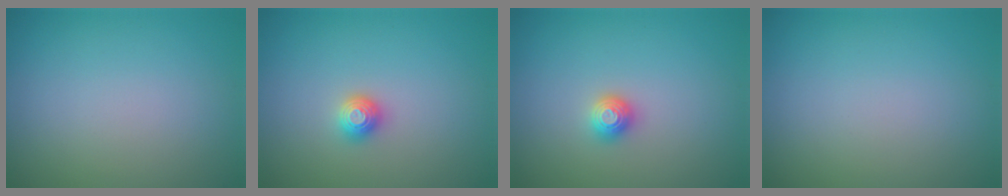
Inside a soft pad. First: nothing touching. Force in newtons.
{"total": 1.3, "press": 1.2, "slide": 0.4}
{"total": 1.3, "press": 1.2, "slide": 0.4}
{"total": 0.0}